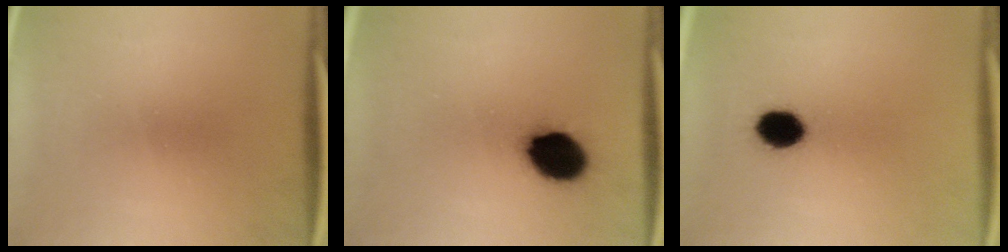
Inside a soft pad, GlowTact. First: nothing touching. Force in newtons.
{"total": 11.9}
{"total": 8.2}